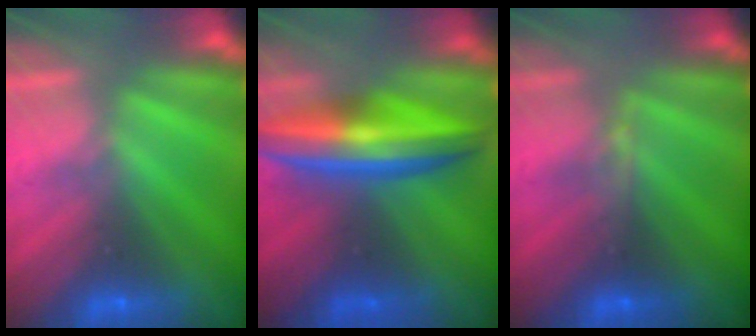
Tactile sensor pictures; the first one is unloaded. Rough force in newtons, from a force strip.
{"total": 5.8}
{"total": 2.9}